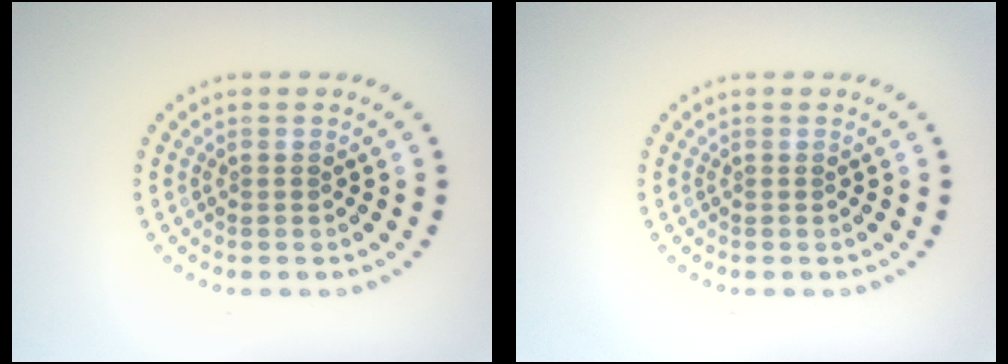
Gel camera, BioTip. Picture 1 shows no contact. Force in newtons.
{"total": 0.0}